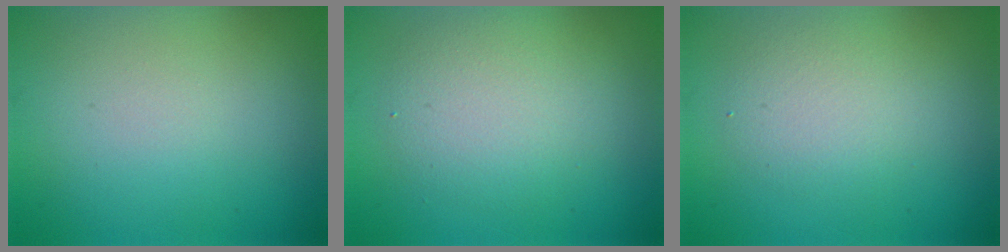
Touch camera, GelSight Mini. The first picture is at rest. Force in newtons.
{"total": 3.9, "press": 3.9, "slide": 0.3}
{"total": 2.7, "press": 2.7, "slide": 0.1}